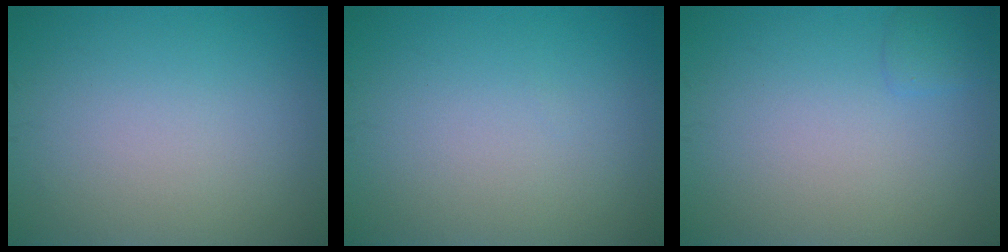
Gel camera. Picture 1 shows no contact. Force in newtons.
{"total": 0.0}
{"total": 0.9, "press": 0.9, "slide": 0.1}